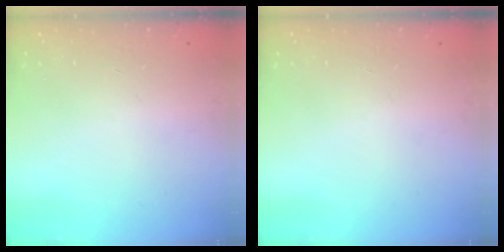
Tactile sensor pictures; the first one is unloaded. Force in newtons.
{"total": 0.0}